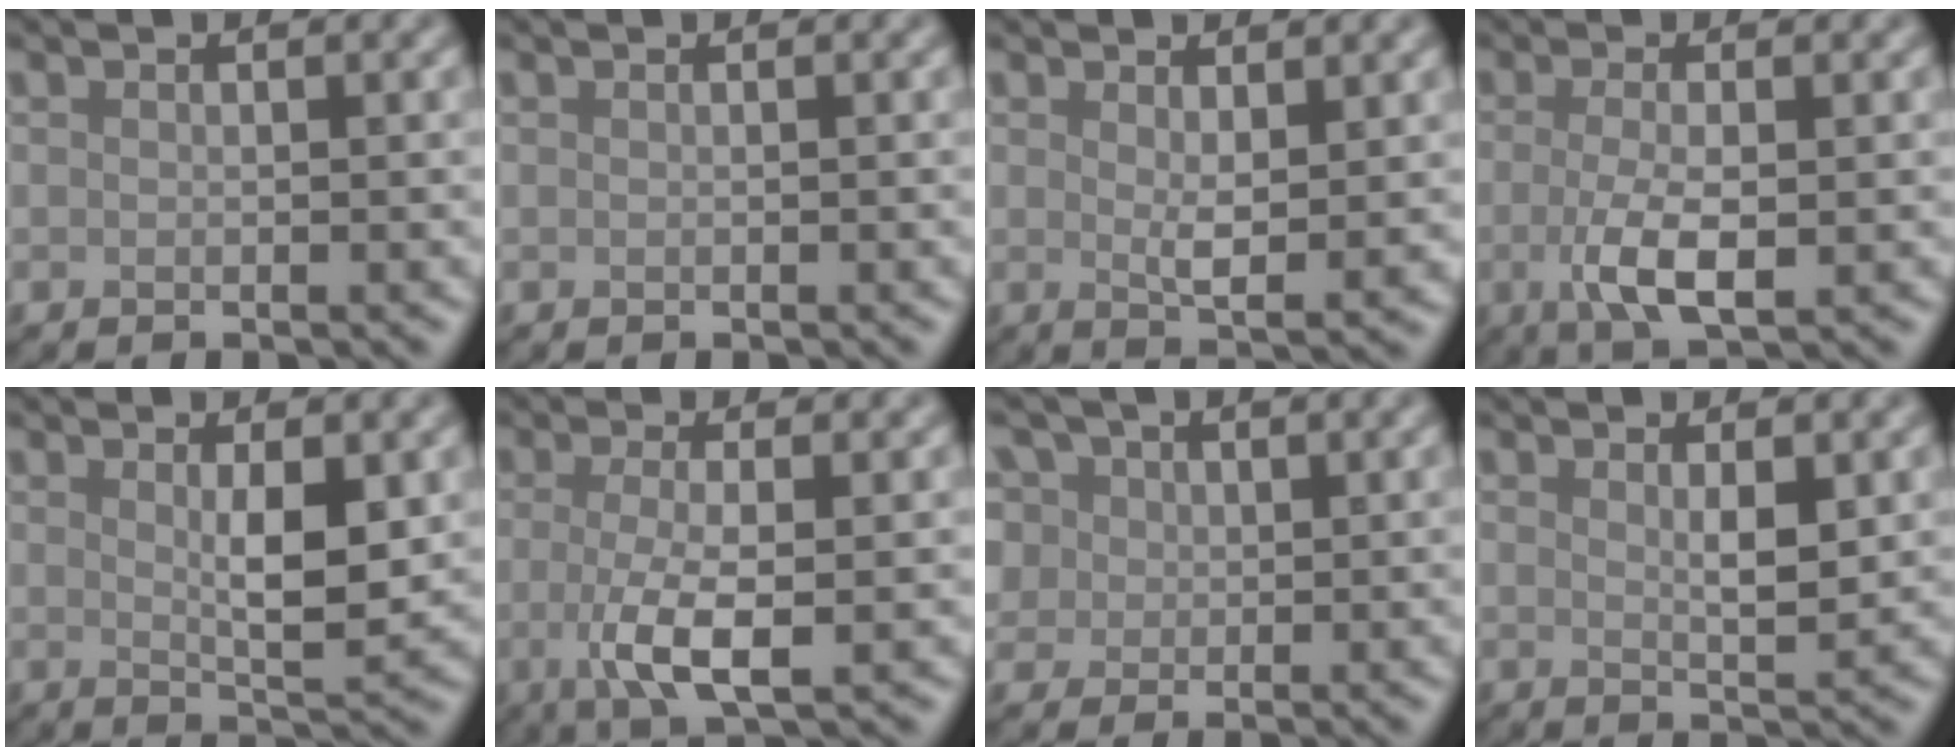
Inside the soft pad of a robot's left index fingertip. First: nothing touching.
{"total": 0.0}
{"total": 2.3, "force": [1.0, 0.5, 2.0], "torque": [-0.037, -0.011, 0.020]}
{"total": 4.1, "force": [-0.6, 1.4, 3.8], "torque": [-0.083, -0.010, -0.014]}
{"total": 3.6, "force": [0.8, 0.8, 3.4], "torque": [-0.054, -0.007, 0.016]}
{"total": 4.7, "force": [-0.7, 1.4, 4.4], "torque": [-0.090, -0.011, -0.016]}
{"total": 7.6, "force": [3.5, 5.7, 3.7], "torque": [-0.087, 0.027, 0.038]}
{"total": 2.1, "force": [0.8, 0.4, 1.9], "torque": [-0.030, -0.005, 0.014]}